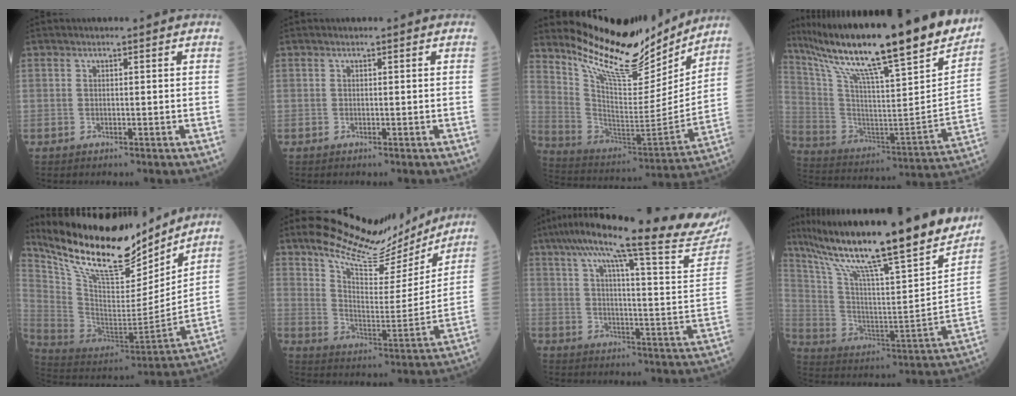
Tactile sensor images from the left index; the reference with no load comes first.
{"total": 0.0}
{"total": 18.1, "force": [16.1, 4.0, 7.1], "torque": [-0.135, -0.042, 0.268]}
{"total": 31.9, "force": [25.0, 1.6, 19.8], "torque": [-0.347, -0.045, 0.378]}
{"total": 21.7, "force": [18.4, 5.0, 10.4], "torque": [-0.199, -0.020, 0.319]}
{"total": 15.8, "force": [14.3, 3.4, 5.9], "torque": [-0.103, -0.018, 0.217]}
{"total": 27.2, "force": [22.8, 1.2, 14.8], "torque": [-0.229, -0.038, 0.290]}
{"total": 30.7, "force": [24.2, 1.6, 18.9], "torque": [-0.328, -0.034, 0.365]}